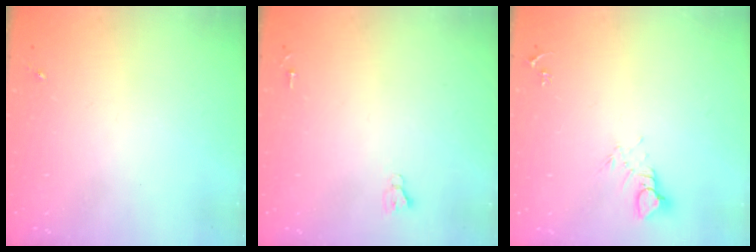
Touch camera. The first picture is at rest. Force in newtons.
{"total": 2.7, "press": 2.7, "slide": 0.0}
{"total": 5.5, "press": 5.5, "slide": 0.4}